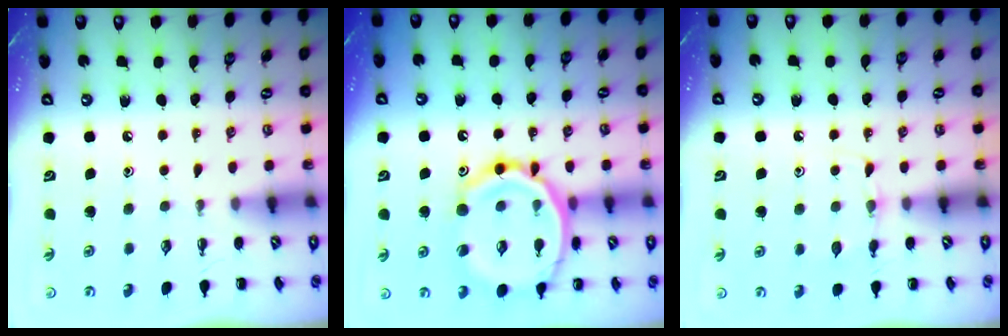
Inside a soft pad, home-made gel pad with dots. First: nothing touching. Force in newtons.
{"total": 19.7, "press": 19.5, "slide": 2.5}
{"total": 4.9, "press": 4.6, "slide": 1.5}